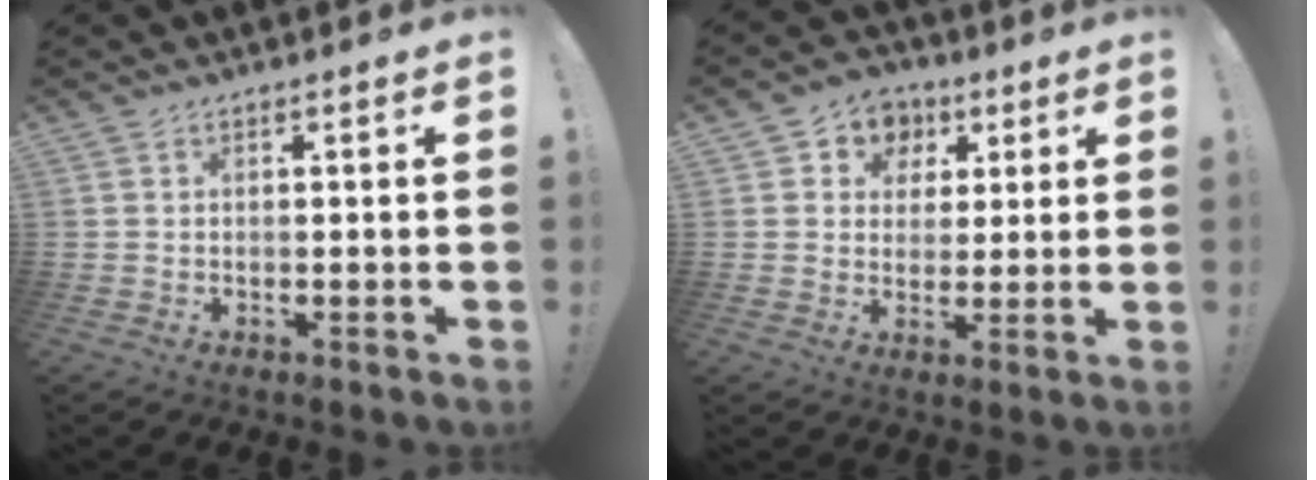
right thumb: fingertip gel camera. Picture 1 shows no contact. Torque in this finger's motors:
{"motor_torque": [0.49, 1.24, -0.04, -0.20, -0.01]}